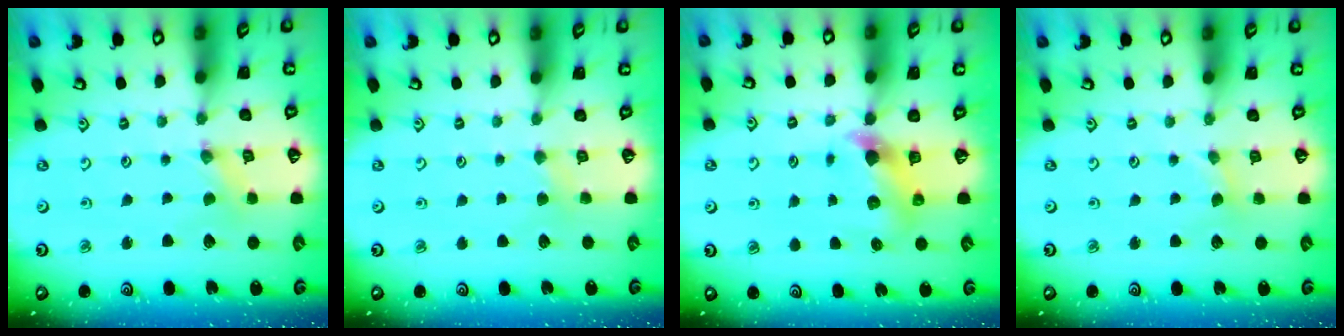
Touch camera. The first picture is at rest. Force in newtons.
{"total": 2.2, "press": 2.2, "slide": 0.4}
{"total": 6.6, "press": 6.6, "slide": 0.2}
{"total": 1.1, "press": 1.1, "slide": 0.3}